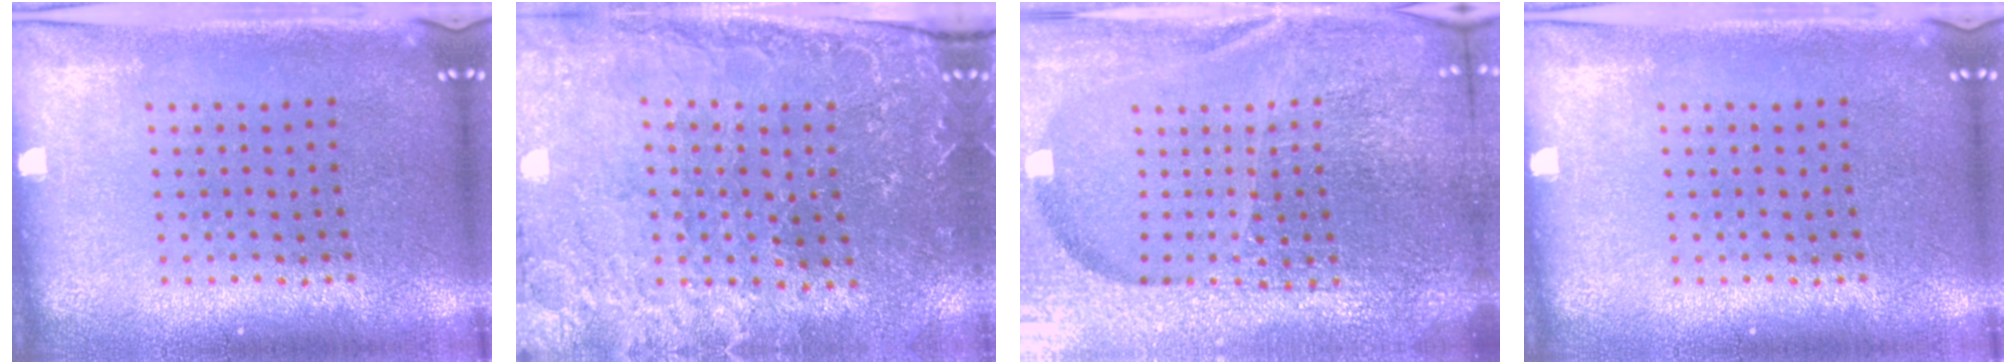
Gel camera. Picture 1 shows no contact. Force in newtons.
{"total": 1.2, "press": 1.2, "slide": 0.4}
{"total": 6.4, "press": 5.5, "slide": 3.1}
{"total": 0.0}